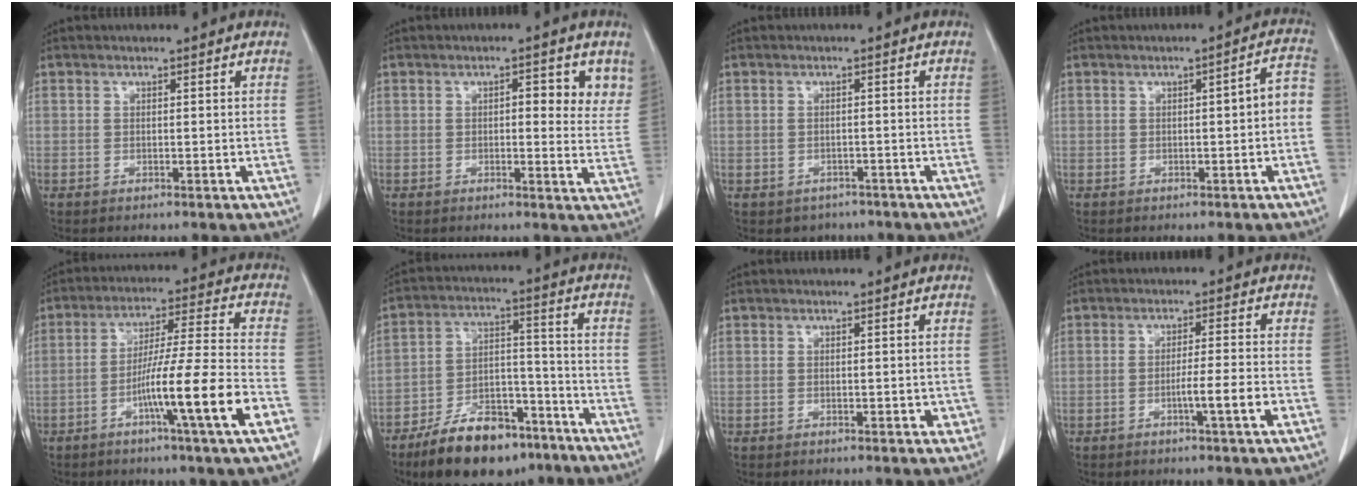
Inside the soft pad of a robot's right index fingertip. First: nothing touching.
{"total": 6.0, "force": [2.4, 2.3, 5.0], "torque": [-0.048, -0.001, 0.023]}
{"total": 3.2, "force": [-2.3, 2.2, 0.2], "torque": [-0.004, 0.007, -0.029]}
{"total": 3.7, "force": [-0.5, 0.7, 3.6], "torque": [-0.040, 0.017, -0.008]}
{"total": 13.5, "force": [-5.5, -1.5, 12.3], "torque": [-0.213, -0.004, -0.093]}
{"total": 14.9, "force": [-10.6, 6.4, 8.2], "torque": [-0.135, 0.022, -0.176]}
{"total": 1.6, "force": [-0.4, 0.7, 1.3], "torque": [-0.015, 0.002, 0.000]}
{"total": 4.8, "force": [-1.8, -0.7, 4.4], "torque": [-0.067, -0.003, -0.029]}